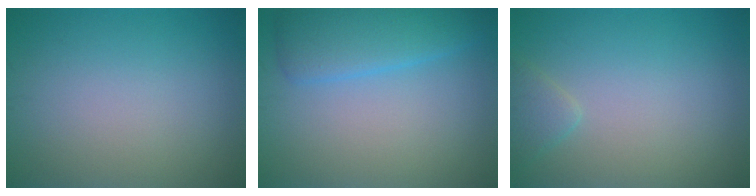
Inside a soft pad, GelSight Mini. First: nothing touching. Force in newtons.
{"total": 4.2, "press": 4.2, "slide": 0.1}
{"total": 1.4, "press": 1.4, "slide": 0.1}